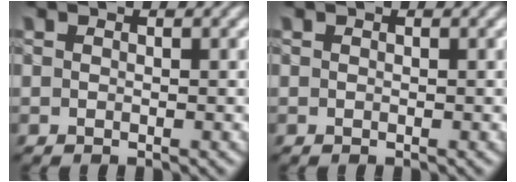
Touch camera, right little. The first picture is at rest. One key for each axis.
{"total": 0.0}